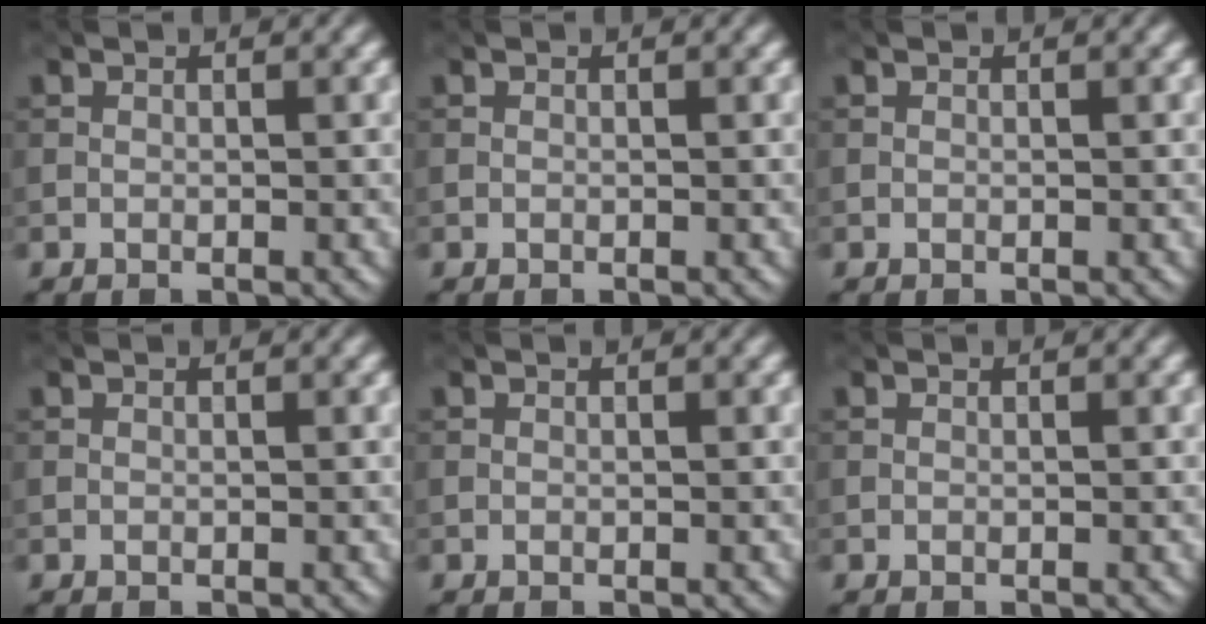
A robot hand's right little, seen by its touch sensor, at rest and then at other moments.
{"total": 0.0}
{"total": 0.0}
{"total": 0.0}
{"total": 0.0}
{"total": 0.0}